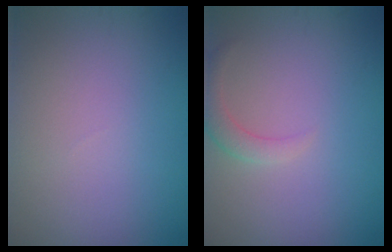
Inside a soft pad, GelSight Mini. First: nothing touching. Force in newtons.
{"total": 1.9, "press": 1.8, "slide": 0.1}